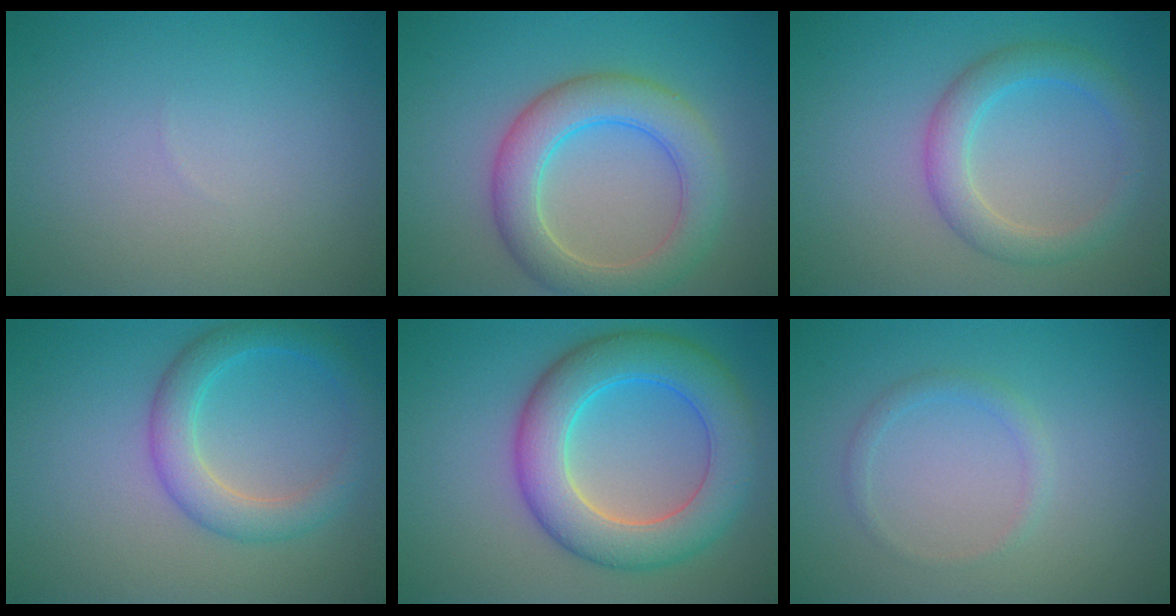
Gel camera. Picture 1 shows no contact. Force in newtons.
{"total": 5.9, "press": 5.9, "slide": 0.2}
{"total": 3.5, "press": 3.5, "slide": 0.1}
{"total": 4.0, "press": 4.0, "slide": 0.1}
{"total": 8.0, "press": 8.0, "slide": 0.1}
{"total": 1.2, "press": 1.2, "slide": 0.0}